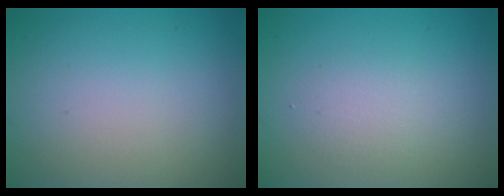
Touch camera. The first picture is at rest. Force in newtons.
{"total": 1.8, "press": 1.8, "slide": 0.0}